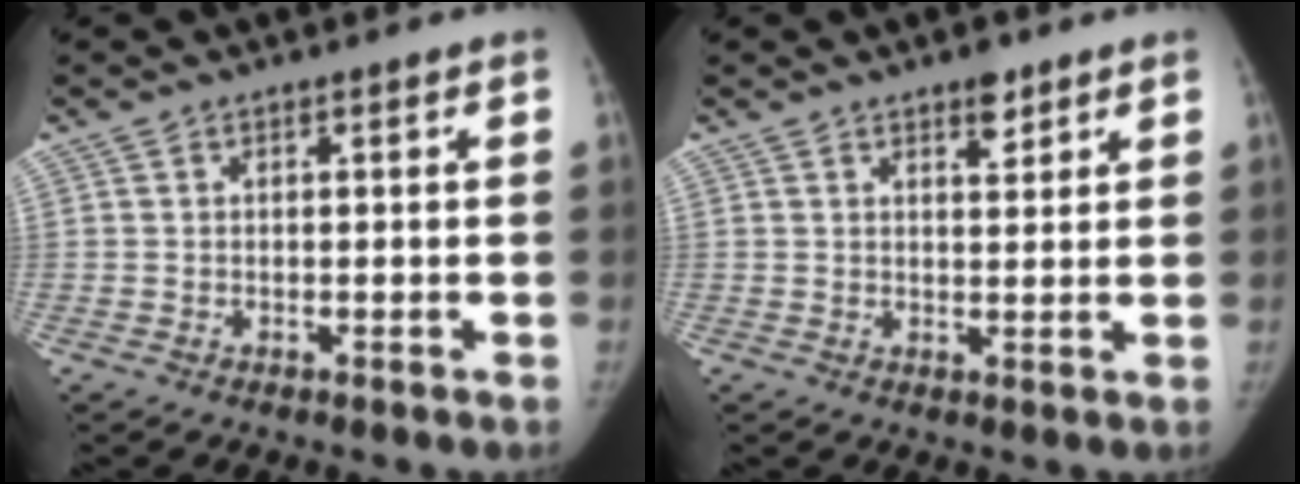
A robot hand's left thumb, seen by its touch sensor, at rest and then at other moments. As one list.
[{"total": 3.4, "force": [2.4, 1.4, 2.0], "torque": [-0.018, -0.014, 0.035]}]